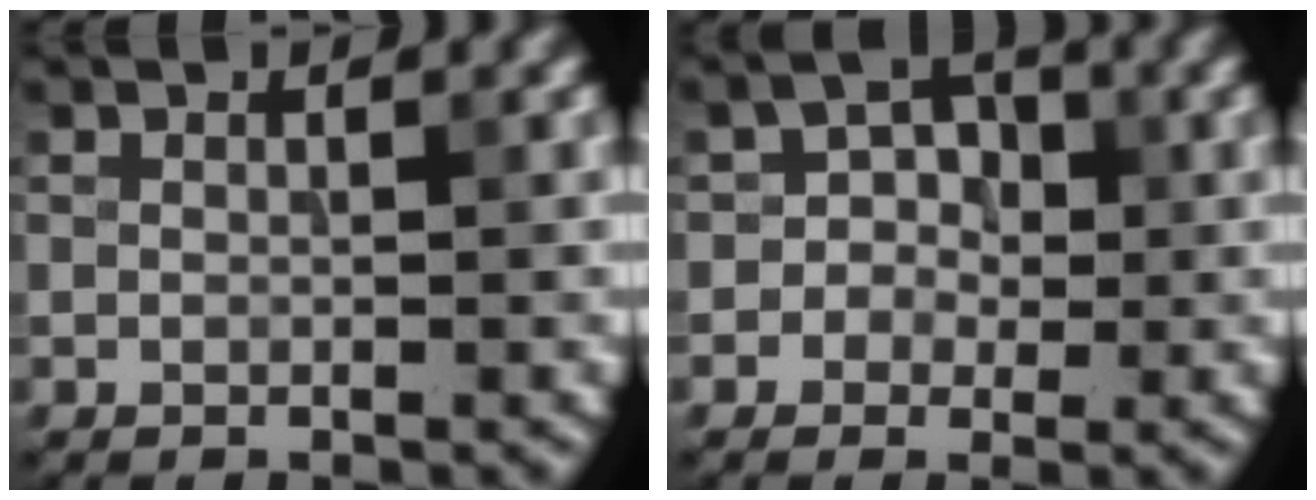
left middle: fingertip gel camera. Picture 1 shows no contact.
{"total": 2.6, "force": [-0.3, 2.3, 1.1], "torque": [0.005, 0.004, -0.015]}